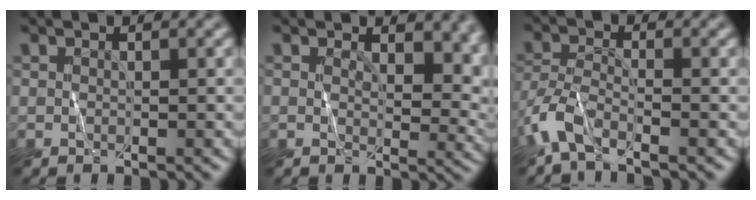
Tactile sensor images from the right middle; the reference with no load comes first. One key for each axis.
{"total": 6.0, "fx": 2.3, "fy": 3.6, "fz": 4.3, "tx": -0.051, "ty": -0.005, "tz": 0.038}
{"total": 4.0, "fx": -2.9, "fy": 1.3, "fz": 2.4, "tx": -0.057, "ty": -0.004, "tz": -0.071}